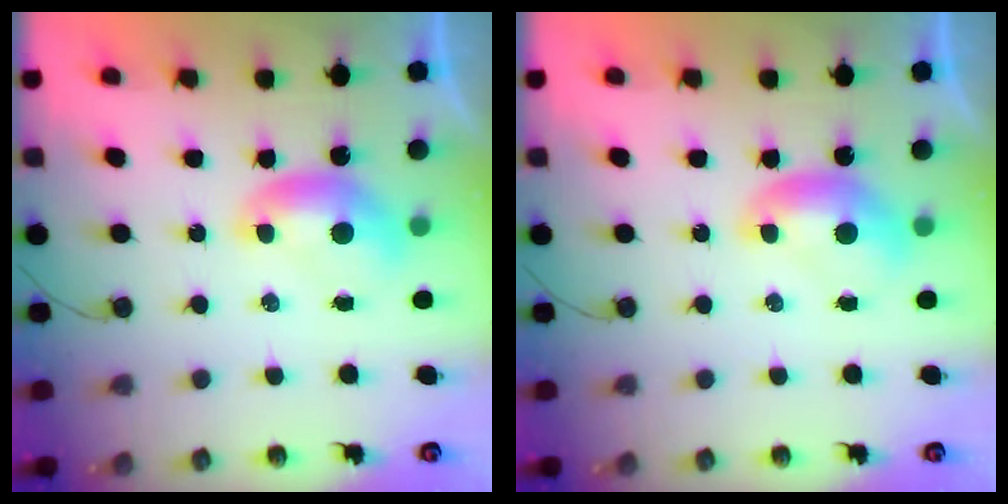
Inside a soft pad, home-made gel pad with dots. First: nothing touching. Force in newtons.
{"total": 0.0}